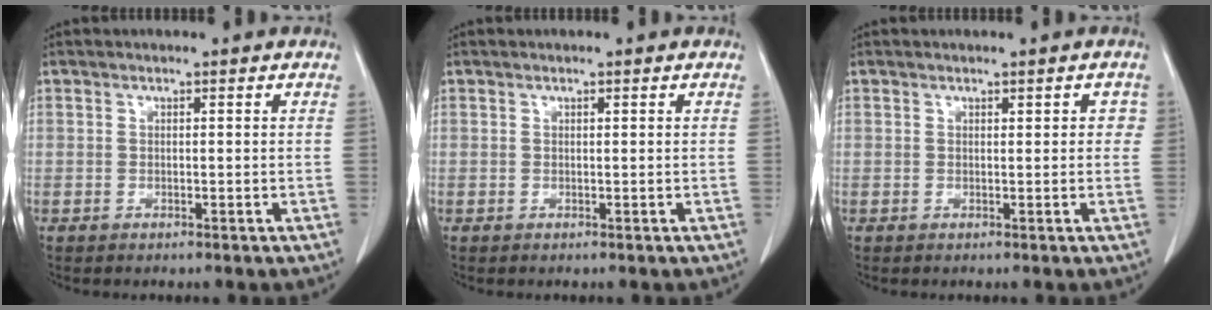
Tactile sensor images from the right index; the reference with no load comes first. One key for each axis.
{"total": 0.0}
{"total": 1.8, "fx": 0.5, "fy": 0.9, "fz": 1.5, "tx": -0.013, "ty": 0.010, "tz": 0.005}